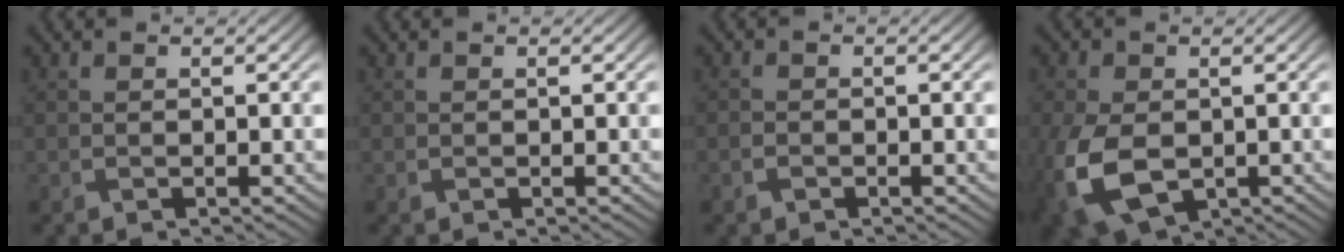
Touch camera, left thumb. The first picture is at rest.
{"total": 0.0}
{"total": 1.3, "force": [-0.8, 0.8, 0.5], "torque": [-0.014, 0.000, -0.017]}
{"total": 10.3, "force": [-2.9, 6.7, 7.3], "torque": [-0.206, -0.038, -0.042]}